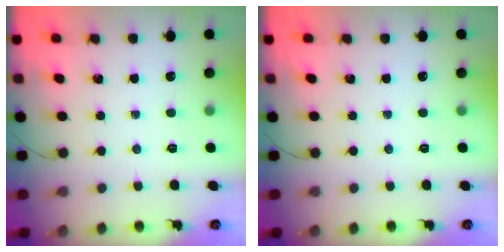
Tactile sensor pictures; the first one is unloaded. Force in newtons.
{"total": 0.0}